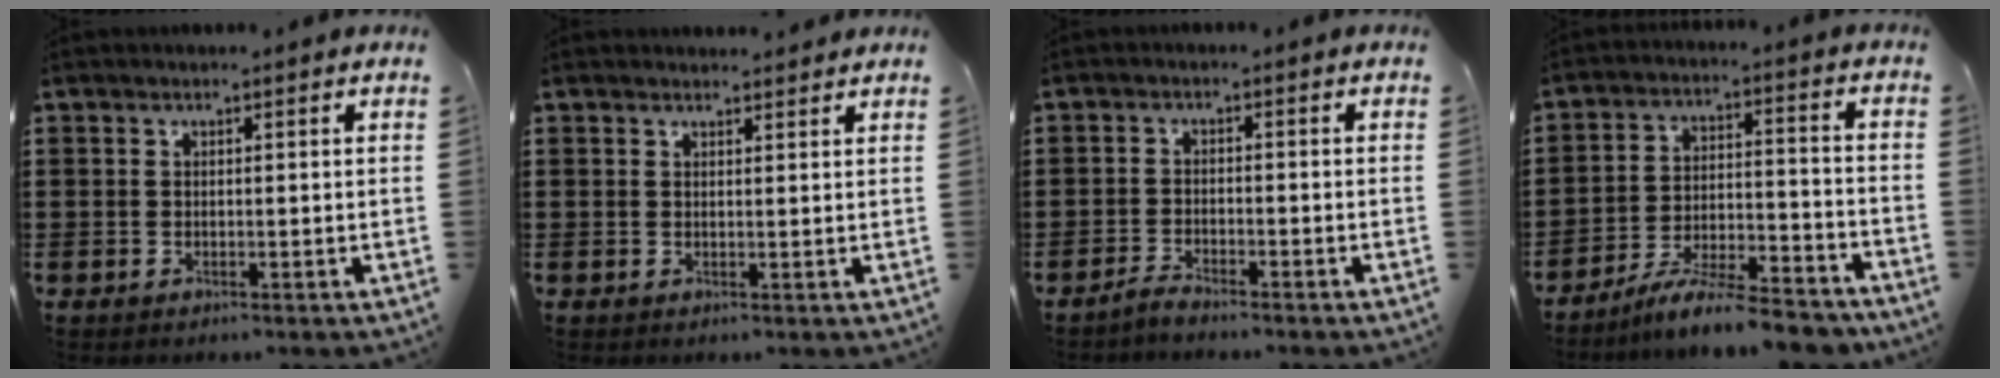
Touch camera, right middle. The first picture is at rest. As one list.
[{"total": 1.4, "force": [1.3, 0.3, 0.1], "torque": [0.004, -0.001, 0.024]}, {"total": 1.9, "force": [-1.8, -0.1, 0.6], "torque": [-0.021, -0.003, -0.037]}, {"total": 8.7, "force": [-8.1, 0.3, 3.3], "torque": [-0.052, 0.010, -0.153]}]